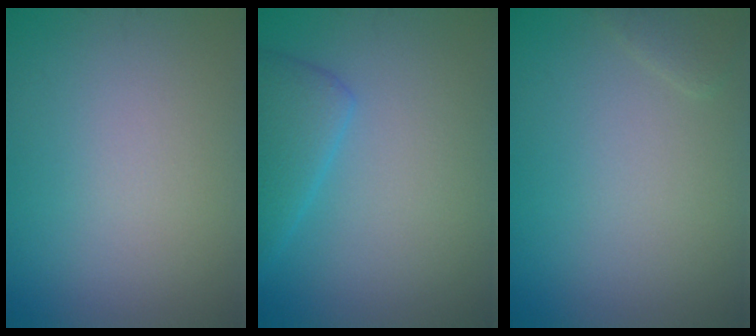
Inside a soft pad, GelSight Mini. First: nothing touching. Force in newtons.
{"total": 3.5, "press": 3.5, "slide": 0.2}
{"total": 0.9, "press": 0.9, "slide": 0.1}